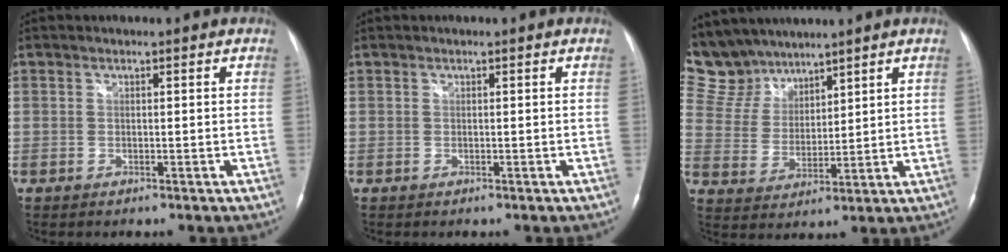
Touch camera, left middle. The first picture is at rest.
{"total": 0.0}
{"total": 10.1, "force": [9.1, 4.3, 0.7], "torque": [-0.029, 0.017, 0.195]}